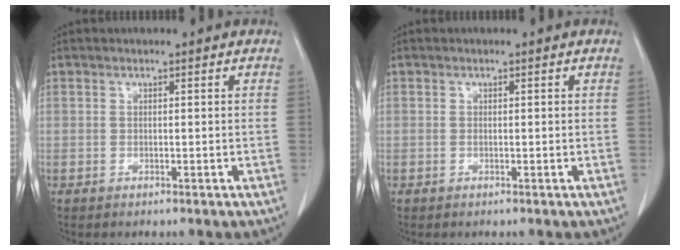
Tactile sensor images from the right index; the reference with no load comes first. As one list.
[{"total": 0.5, "force": [0.0, 0.2, 0.5], "torque": [-0.008, -0.001, 0.003]}]